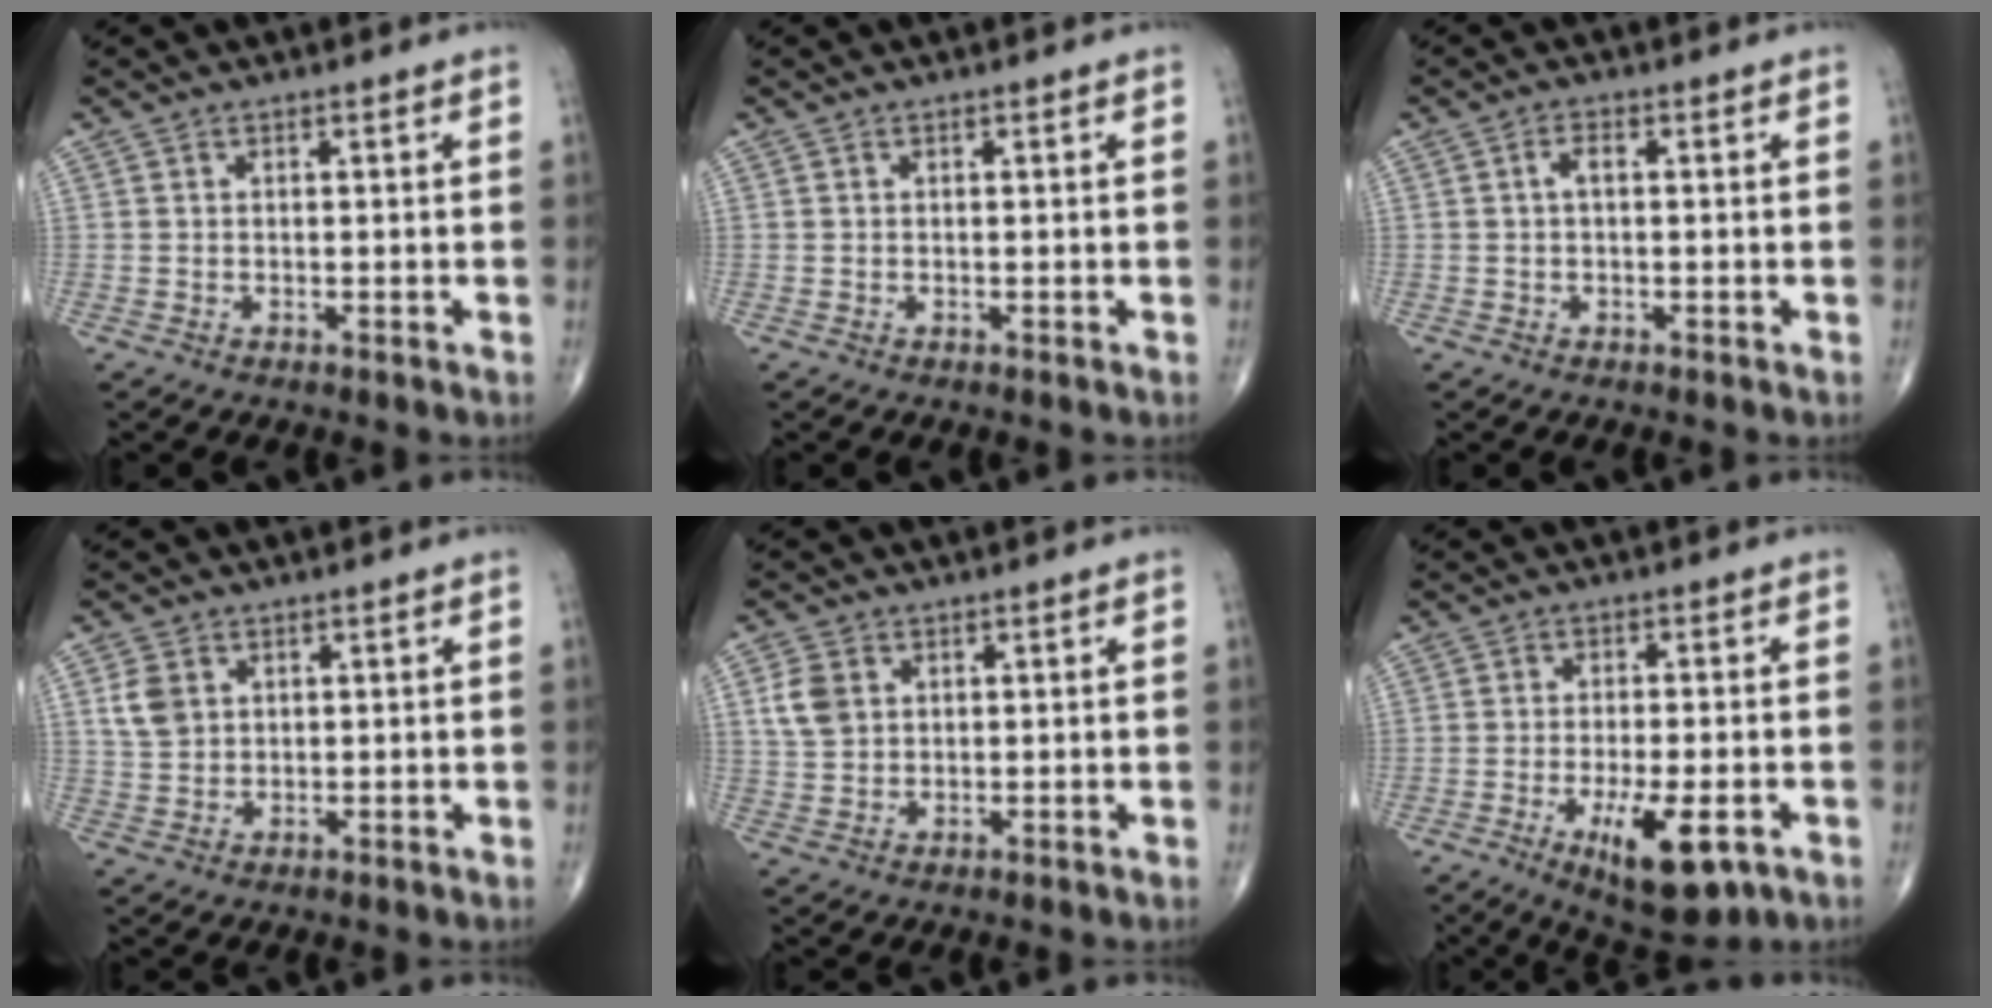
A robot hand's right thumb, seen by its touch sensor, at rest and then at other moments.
{"total": 0.0}
{"total": 1.9, "force": [0.1, 0.8, 1.7], "torque": [-0.030, 0.006, 0.000]}
{"total": 4.6, "force": [1.6, 3.5, 2.5], "torque": [-0.039, -0.002, 0.035]}
{"total": 5.0, "force": [1.6, 3.8, 2.8], "torque": [-0.048, 0.000, 0.032]}
{"total": 11.0, "force": [-4.4, 3.9, 9.3], "torque": [-0.139, -0.001, -0.059]}